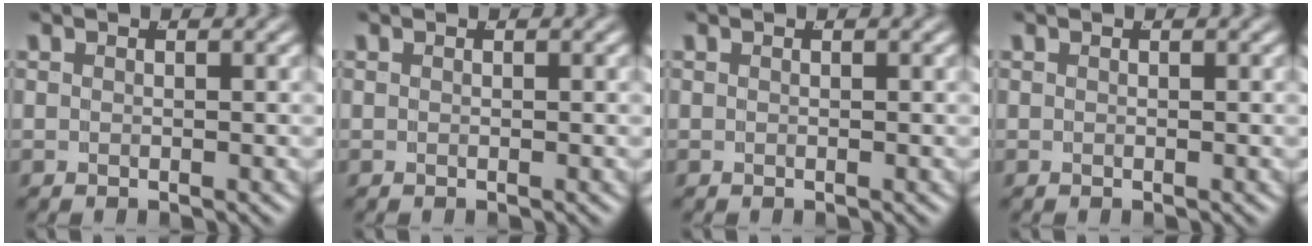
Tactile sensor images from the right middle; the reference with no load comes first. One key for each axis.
{"total": 0.0}
{"total": 0.0}
{"total": 0.0}